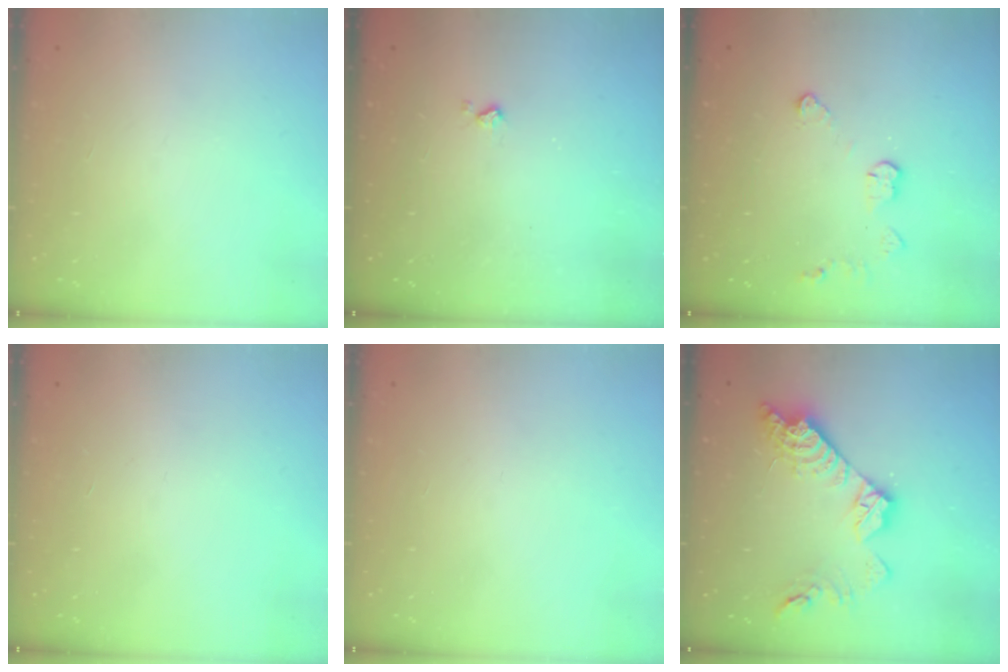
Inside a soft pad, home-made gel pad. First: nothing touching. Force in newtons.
{"total": 3.5, "press": 3.5, "slide": 0.5}
{"total": 4.5, "press": 4.5, "slide": 0.4}
{"total": 0.0}
{"total": 0.0}
{"total": 15.6, "press": 15.6, "slide": 0.9}